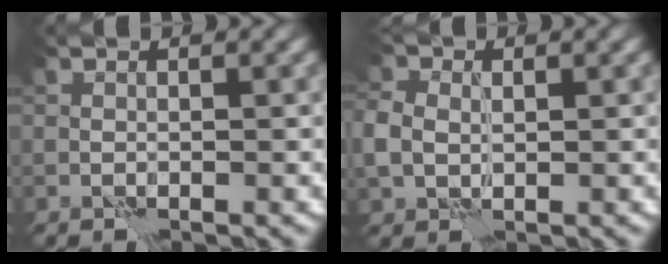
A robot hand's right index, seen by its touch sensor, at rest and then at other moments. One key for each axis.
{"total": 3.3, "fx": 0.4, "fy": 2.6, "fz": 2.0, "tx": -0.054, "ty": 0.003, "tz": 0.008}